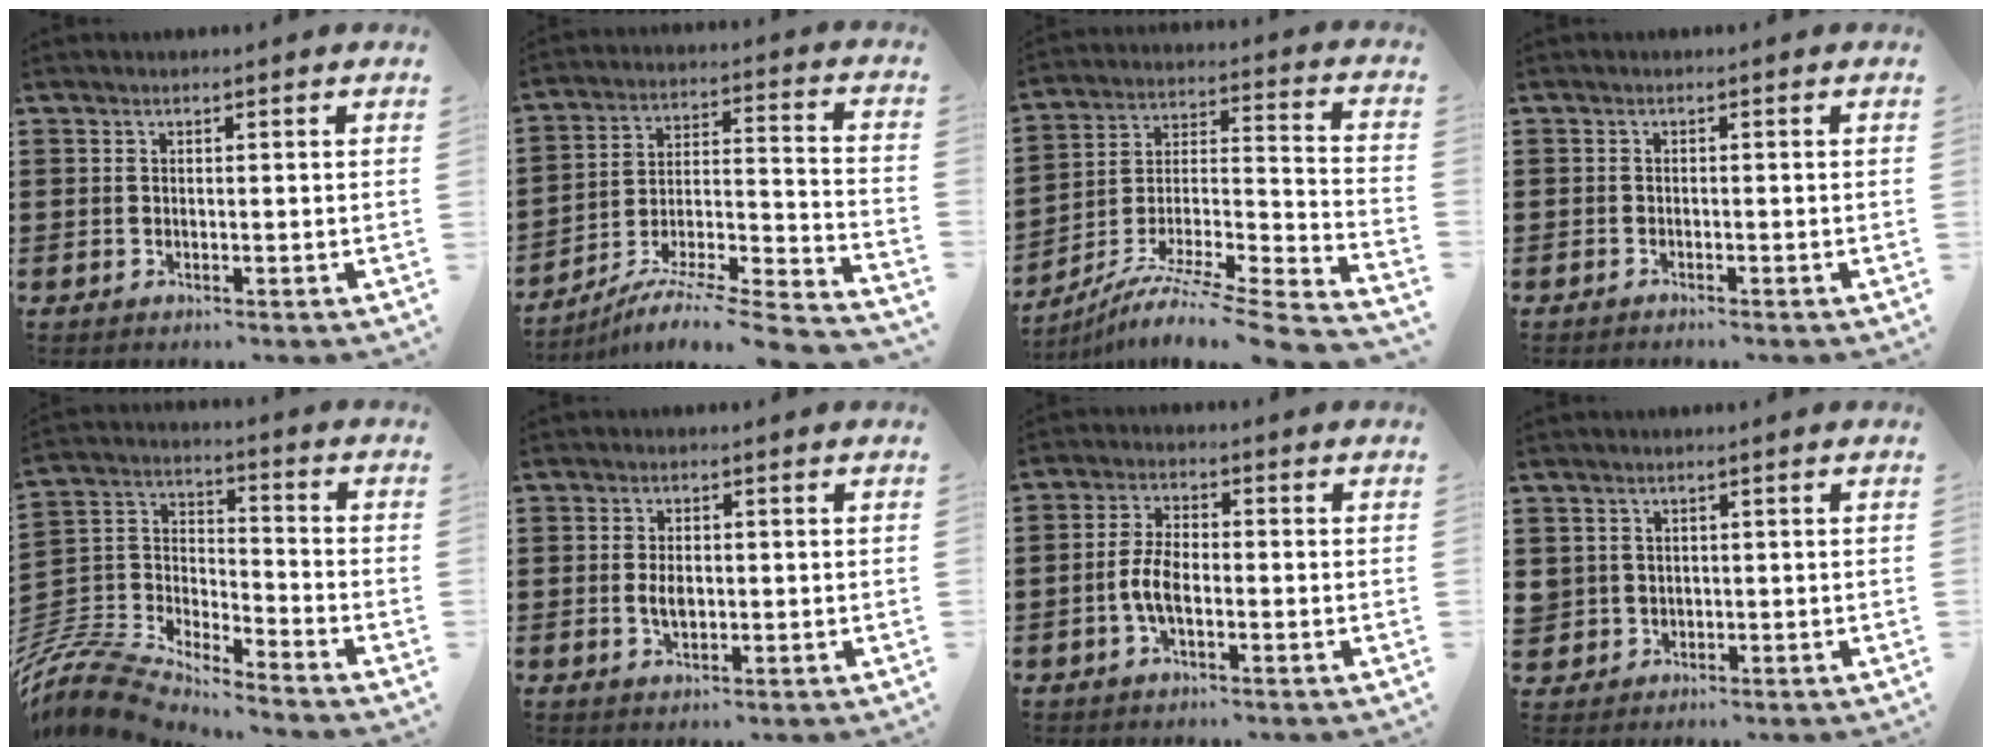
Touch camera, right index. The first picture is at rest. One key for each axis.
{"total": 7.4, "fx": -6.4, "fy": -0.1, "fz": 3.6, "tx": -0.057, "ty": -0.007, "tz": -0.131}
{"total": 7.2, "fx": -5.9, "fy": 0.0, "fz": 4.2, "tx": -0.077, "ty": -0.017, "tz": -0.122}
{"total": 0.7, "fx": -0.7, "fy": 0.1, "fz": 0.1, "tx": -0.003, "ty": -0.001, "tz": -0.013}
{"total": 8.0, "fx": -7.7, "fy": 1.6, "fz": 1.5, "tx": -0.071, "ty": -0.008, "tz": -0.166}
{"total": 3.0, "fx": -0.2, "fy": 1.6, "fz": 2.5, "tx": -0.049, "ty": 0.004, "tz": -0.004}
{"total": 4.9, "fx": -1.4, "fy": 2.3, "fz": 4.2, "tx": -0.101, "ty": -0.003, "tz": -0.032}
{"total": 1.8, "fx": 0.7, "fy": 1.7, "fz": 0.0, "tx": -0.008, "ty": 0.008, "tz": 0.011}